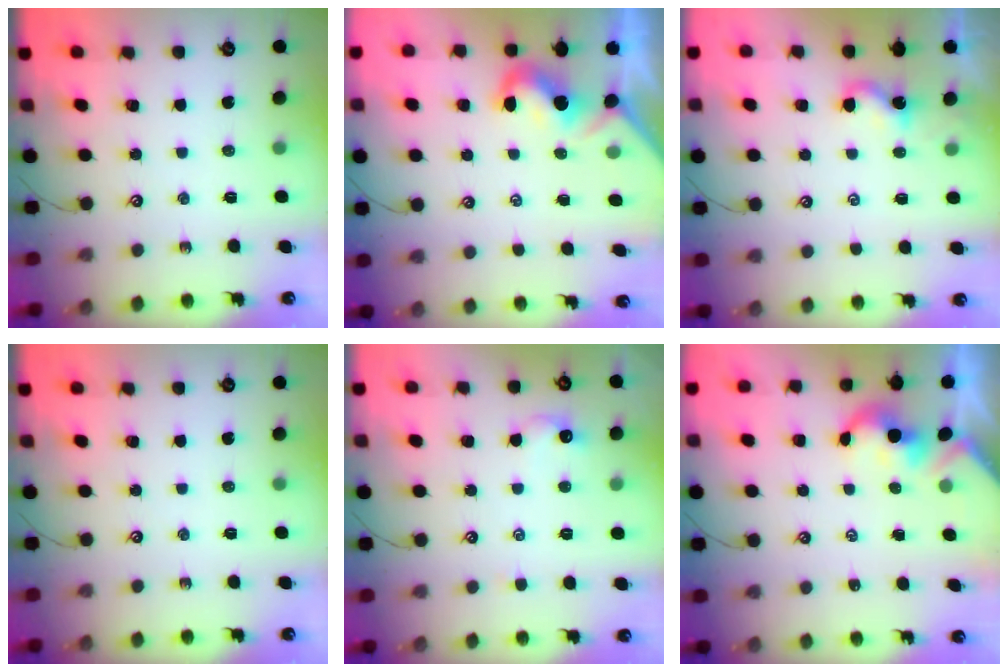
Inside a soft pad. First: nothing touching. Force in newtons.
{"total": 2.1, "press": 2.0, "slide": 0.6}
{"total": 1.6, "press": 1.6, "slide": 0.2}
{"total": 0.0}
{"total": 0.8, "press": 0.6, "slide": 0.5}
{"total": 1.9, "press": 1.9, "slide": 0.2}